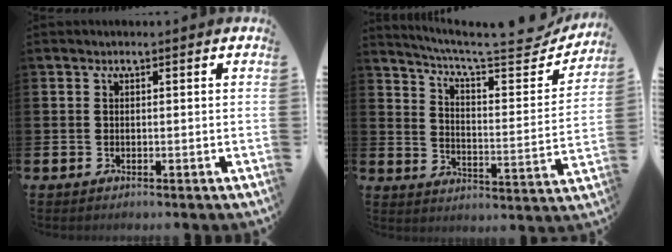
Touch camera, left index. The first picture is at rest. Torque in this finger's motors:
{"motor_torque": [0.82, -1.32, 0.58, 0.15]}